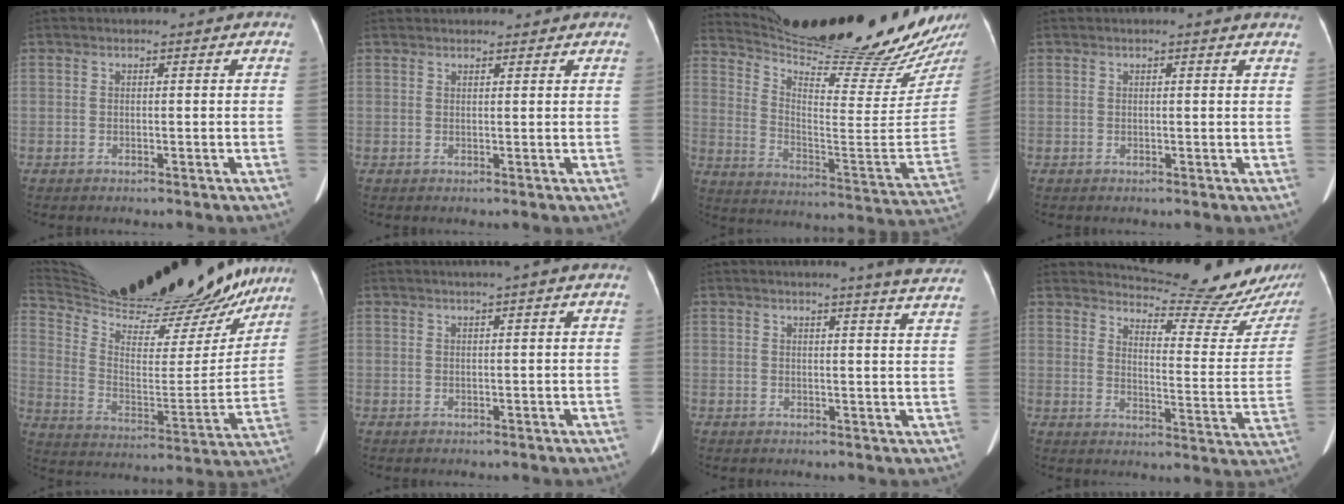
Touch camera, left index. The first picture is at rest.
{"total": 4.8, "force": [4.5, 1.2, 1.4], "torque": [-0.011, 0.029, 0.057]}
{"total": 26.9, "force": [24.4, 0.8, 11.2], "torque": [-0.188, -0.110, 0.346]}
{"total": 2.8, "force": [2.6, 0.1, 1.1], "torque": [-0.015, 0.002, 0.016]}
{"total": 29.0, "force": [25.8, 6.3, 11.5], "torque": [-0.194, -0.037, 0.374]}
{"total": 2.6, "force": [1.8, -0.3, 1.9], "torque": [-0.030, 0.016, 0.030]}
{"total": 10.1, "force": [9.1, -0.9, 4.3], "torque": [-0.048, -0.035, 0.082]}
{"total": 16.6, "force": [16.2, 1.1, 3.5], "torque": [-0.039, -0.091, 0.193]}